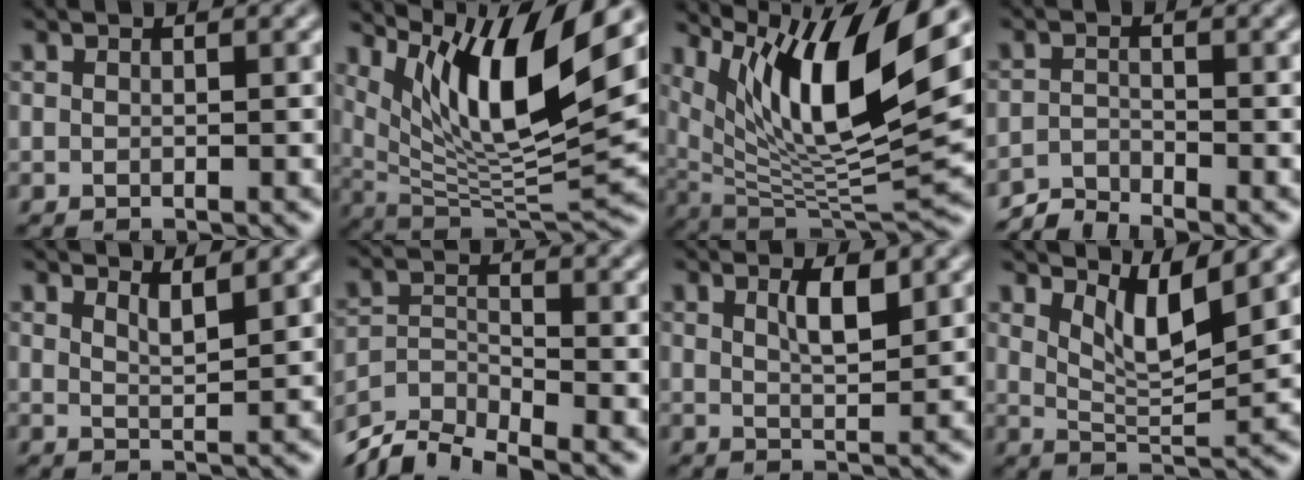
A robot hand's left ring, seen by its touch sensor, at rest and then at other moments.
{"total": 11.1, "force": [5.8, 2.7, 9.1], "torque": [-0.153, -0.009, 0.114]}
{"total": 12.5, "force": [6.3, 3.4, 10.3], "torque": [-0.173, -0.004, 0.120]}
{"total": 2.2, "force": [-2.2, 0.1, 0.1], "torque": [-0.002, 0.000, -0.052]}
{"total": 2.1, "force": [1.7, 0.4, 1.3], "torque": [-0.012, 0.000, 0.026]}
{"total": 5.7, "force": [-5.0, 1.7, 2.2], "torque": [-0.039, -0.011, -0.101]}
{"total": 2.6, "force": [1.3, 0.6, 2.1], "torque": [-0.037, 0.000, 0.023]}
{"total": 4.3, "force": [2.8, 1.0, 3.2], "torque": [-0.062, -0.010, 0.051]}